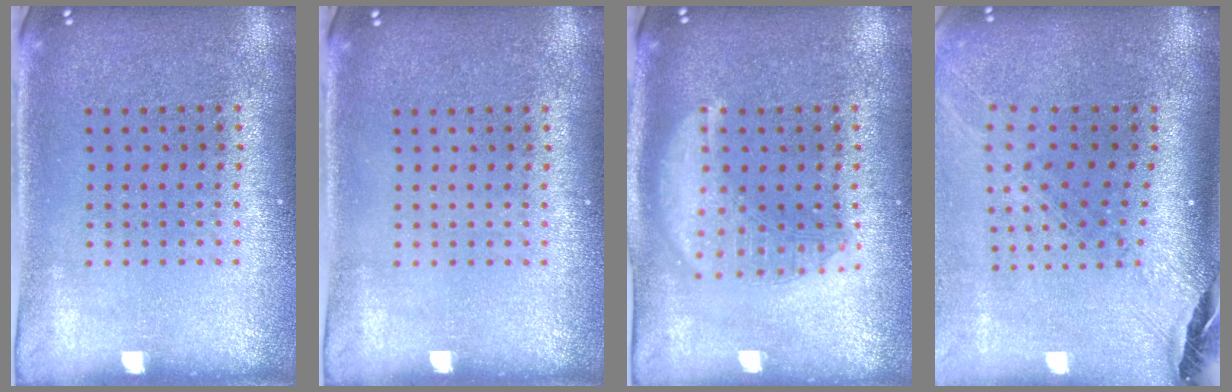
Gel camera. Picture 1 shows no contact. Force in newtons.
{"total": 0.0}
{"total": 2.8, "press": 2.7, "slide": 0.4}
{"total": 1.8, "press": 1.5, "slide": 0.9}